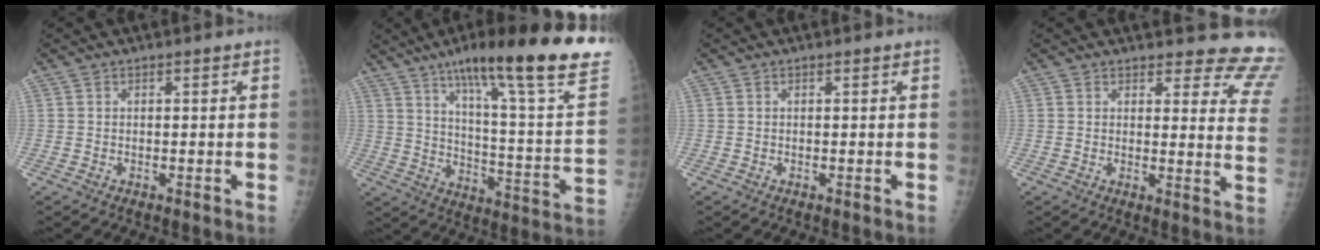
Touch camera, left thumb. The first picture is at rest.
{"total": 30.0, "force": [19.7, 4.1, 22.2], "torque": [-0.300, -0.062, 0.285]}
{"total": 0.0}
{"total": 14.0, "force": [13.5, 3.4, 1.9], "torque": [0.035, -0.133, 0.111]}